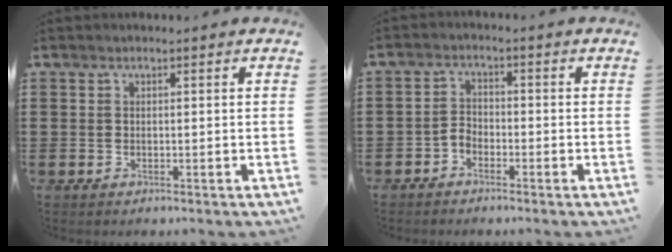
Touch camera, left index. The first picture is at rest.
{"total": 2.1, "force": [-1.6, 1.0, 0.9], "torque": [-0.030, 0.004, -0.037]}